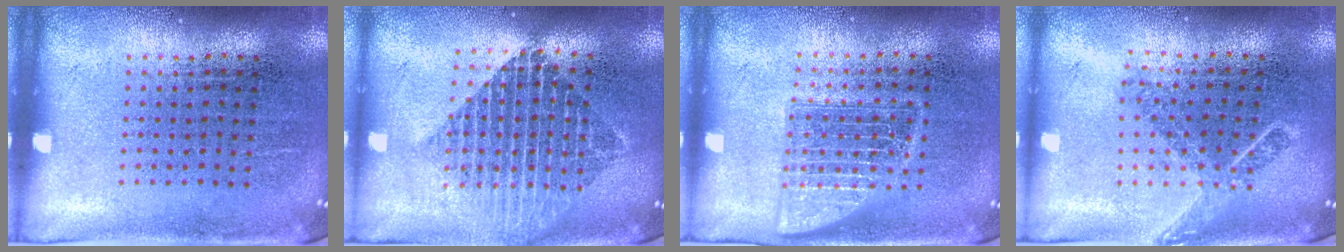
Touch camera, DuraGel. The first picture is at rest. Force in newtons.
{"total": 2.0, "press": 1.6, "slide": 1.2}
{"total": 2.5, "press": 2.5, "slide": 0.4}
{"total": 1.7, "press": 1.3, "slide": 1.1}